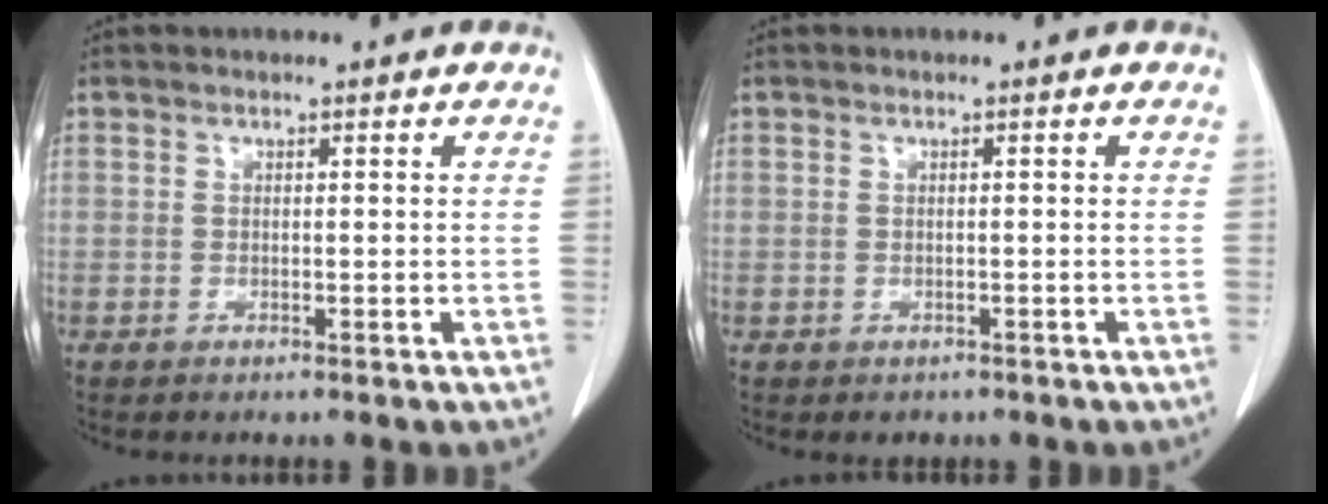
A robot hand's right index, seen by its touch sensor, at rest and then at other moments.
{"total": 1.2, "force": [-0.7, 1.0, 0.2], "torque": [-0.005, 0.002, -0.005]}